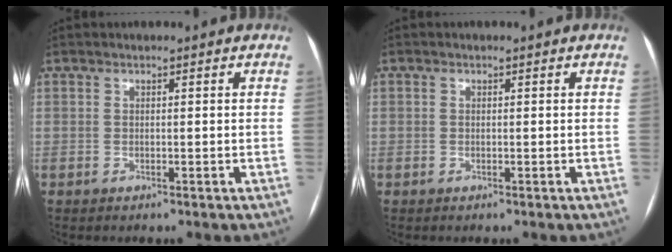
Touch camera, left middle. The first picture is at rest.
{"total": 0.0}